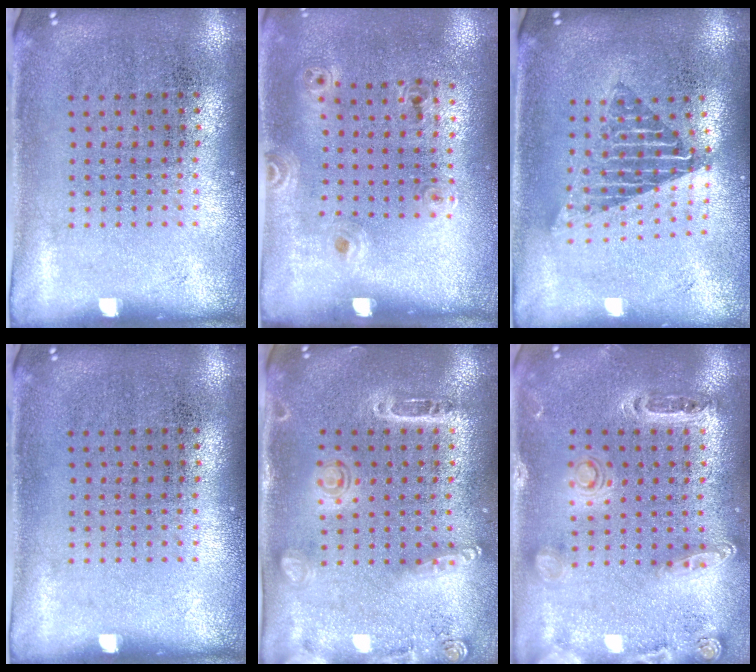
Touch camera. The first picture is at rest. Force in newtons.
{"total": 1.2, "press": 0.9, "slide": 0.8}
{"total": 1.7, "press": 1.4, "slide": 1.0}
{"total": 0.0}
{"total": 1.6, "press": 1.4, "slide": 0.7}
{"total": 1.4, "press": 1.4, "slide": 0.2}